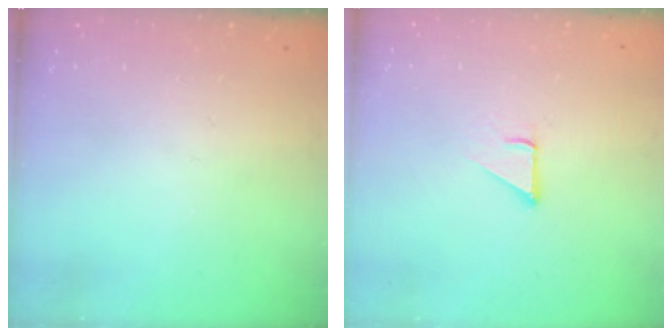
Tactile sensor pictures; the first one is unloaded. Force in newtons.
{"total": 1.6, "press": 1.6, "slide": 0.2}